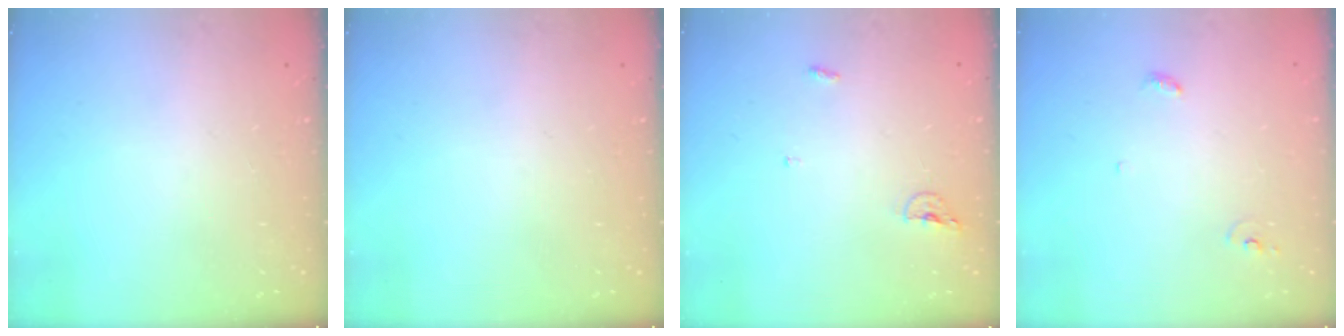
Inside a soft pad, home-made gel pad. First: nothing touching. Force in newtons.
{"total": 0.0}
{"total": 3.9, "press": 3.8, "slide": 0.8}
{"total": 3.6, "press": 3.6, "slide": 0.2}